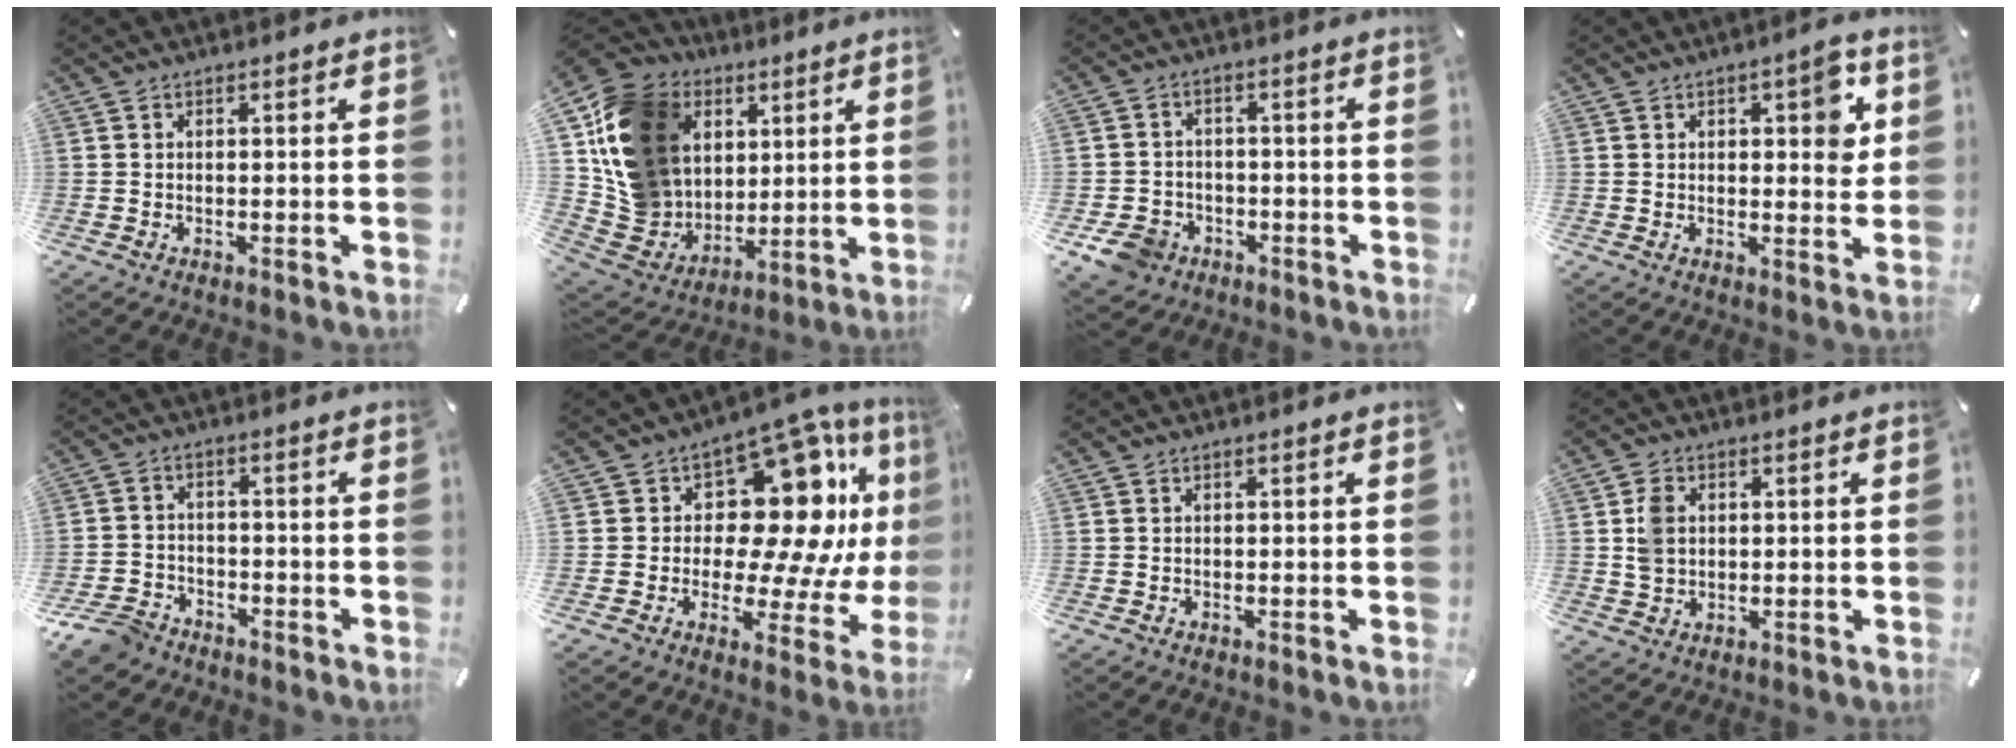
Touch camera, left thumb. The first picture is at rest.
{"total": 20.0, "force": [6.0, 17.1, 8.5], "torque": [-0.148, -0.031, 0.137]}
{"total": 7.0, "force": [-3.5, 5.6, 2.4], "torque": [-0.061, 0.023, -0.065]}
{"total": 7.3, "force": [2.5, 3.6, 5.9], "torque": [-0.068, -0.008, 0.034]}
{"total": 6.5, "force": [-5.3, 3.3, 1.8], "torque": [-0.042, 0.025, -0.105]}
{"total": 19.3, "force": [5.8, 11.9, 14.1], "torque": [-0.191, -0.060, 0.098]}
{"total": 0.0}
{"total": 5.1, "force": [0.8, 4.2, 2.9], "torque": [-0.059, 0.003, 0.013]}